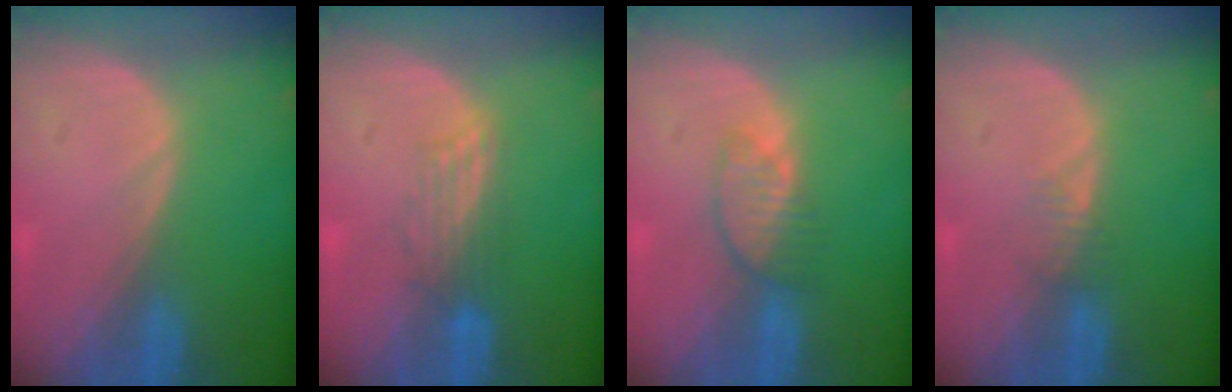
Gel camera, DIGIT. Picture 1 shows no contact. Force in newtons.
{"total": 2.7, "press": 2.7, "slide": 0.4}
{"total": 3.7, "press": 3.3, "slide": 1.6}
{"total": 1.5, "press": 1.5, "slide": 0.2}